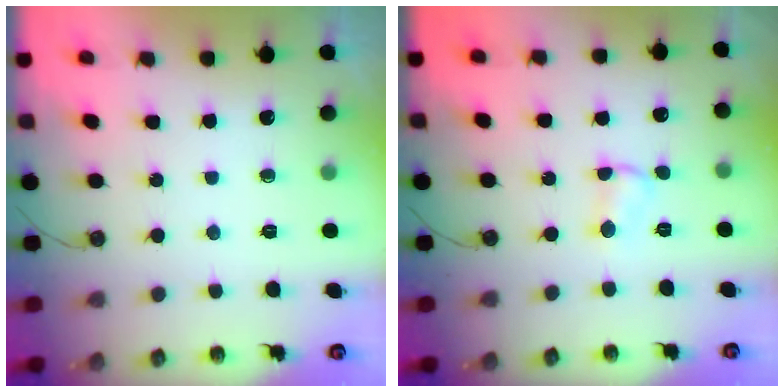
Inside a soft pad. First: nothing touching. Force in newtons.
{"total": 2.8, "press": 2.8, "slide": 0.4}